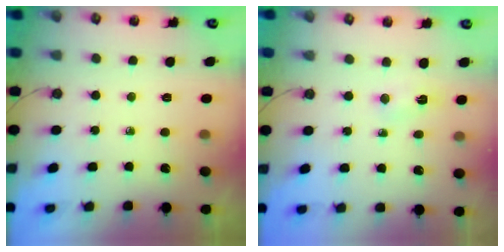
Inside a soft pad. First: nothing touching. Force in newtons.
{"total": 12.3, "press": 2.8, "slide": 11.9}